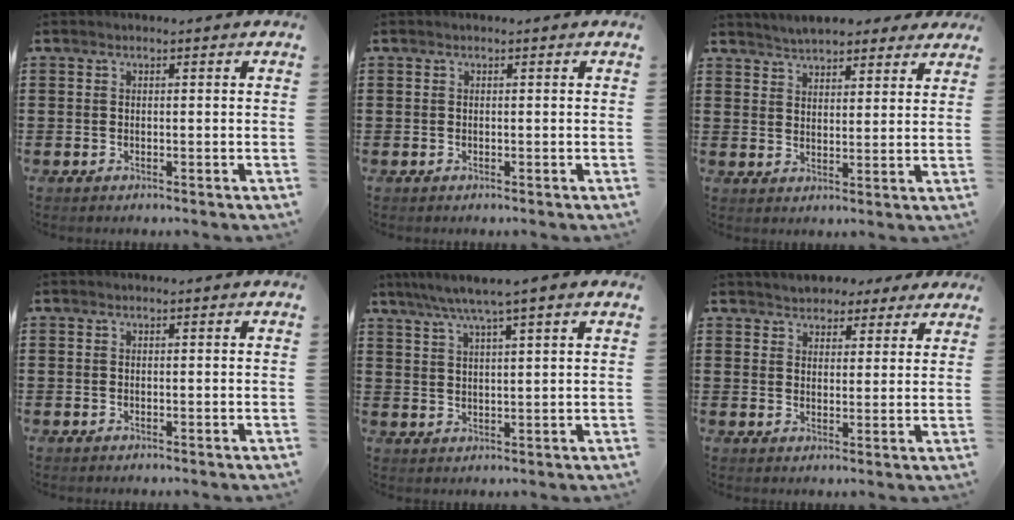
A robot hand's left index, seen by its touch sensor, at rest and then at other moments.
{"total": 0.0}
{"total": 4.5, "force": [4.4, 1.0, 0.7], "torque": [-0.030, -0.008, 0.080]}
{"total": 0.0}
{"total": 4.7, "force": [3.5, -0.3, 3.1], "torque": [-0.070, -0.009, 0.060]}
{"total": 3.8, "force": [3.5, 1.5, 0.0], "torque": [-0.015, -0.002, 0.064]}